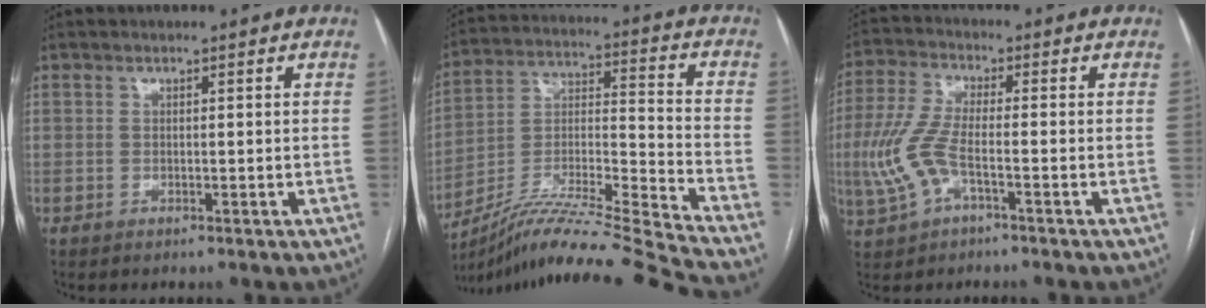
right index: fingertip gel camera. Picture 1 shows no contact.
{"total": 21.4, "force": [-19.0, -2.9, 9.3], "torque": [-0.175, -0.010, -0.329]}
{"total": 8.2, "force": [-2.5, 2.7, 7.4], "torque": [-0.184, 0.000, -0.050]}